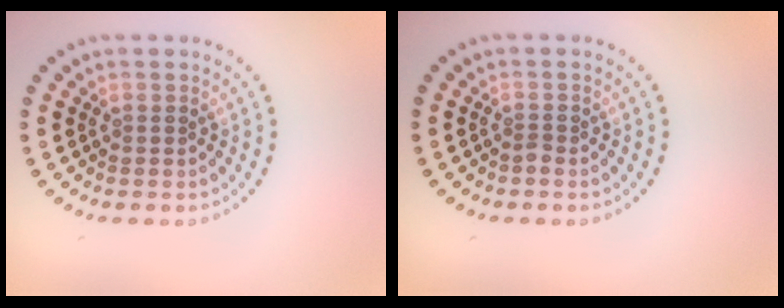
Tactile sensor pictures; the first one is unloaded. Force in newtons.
{"total": 0.6, "press": 0.4, "slide": 0.4}